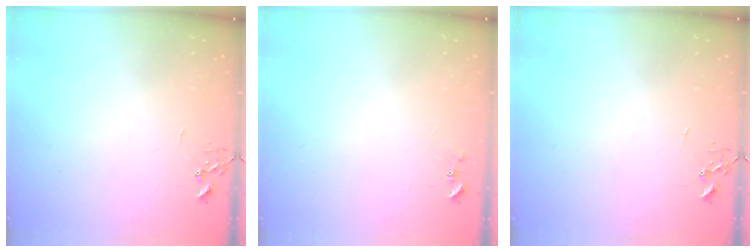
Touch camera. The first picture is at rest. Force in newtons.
{"total": 6.0, "press": 5.9, "slide": 0.6}
{"total": 0.0}